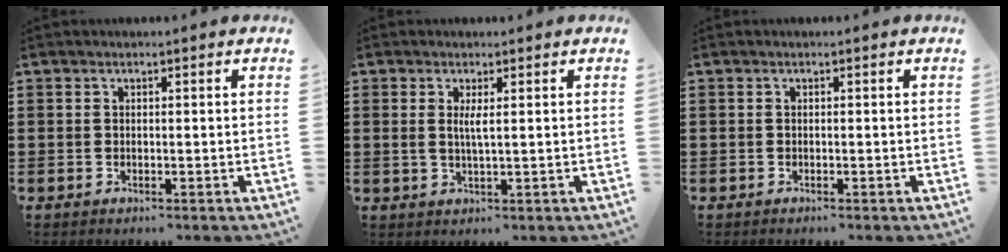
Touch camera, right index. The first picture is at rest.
{"total": 2.1, "force": [0.5, 0.3, 2.0], "torque": [-0.041, 0.000, 0.007]}
{"total": 0.0}